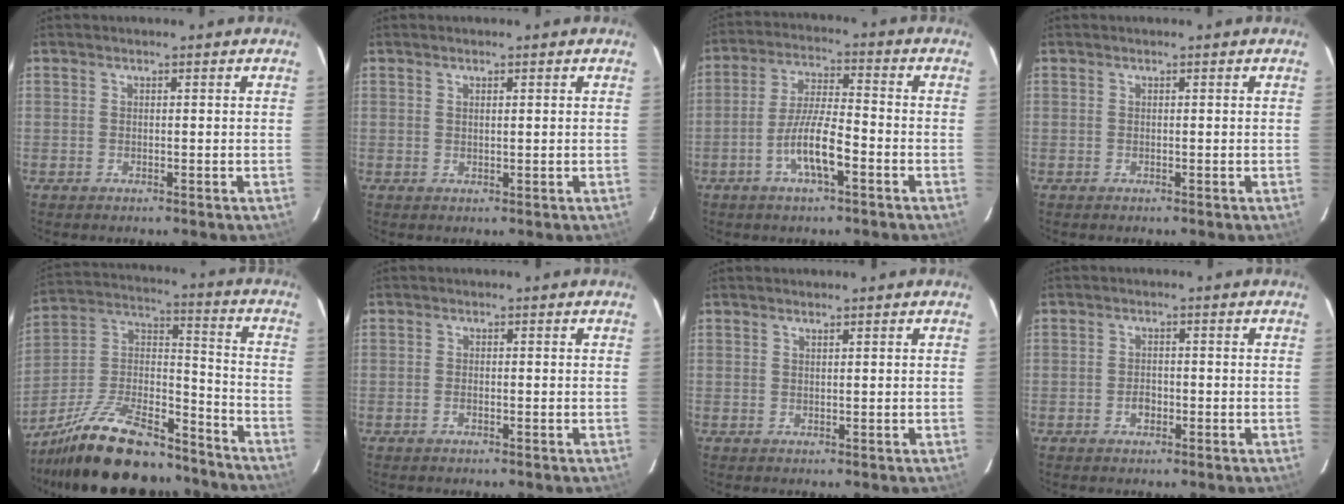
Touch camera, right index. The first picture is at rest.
{"total": 0.9, "force": [0.5, -0.1, 0.7], "torque": [-0.014, 0.001, 0.010]}
{"total": 8.5, "force": [-3.9, 1.5, 7.4], "torque": [-0.149, 0.002, -0.071]}
{"total": 0.0}
{"total": 24.1, "force": [-19.0, 7.8, 12.6], "torque": [-0.238, 0.012, -0.299]}
{"total": 0.9, "force": [-0.5, 0.4, 0.6], "torque": [-0.013, 0.001, -0.010]}
{"total": 0.6, "force": [0.5, -0.3, 0.3], "torque": [-0.005, 0.000, 0.010]}
{"total": 2.1, "force": [-0.9, 1.5, 1.1], "torque": [-0.021, 0.005, -0.015]}